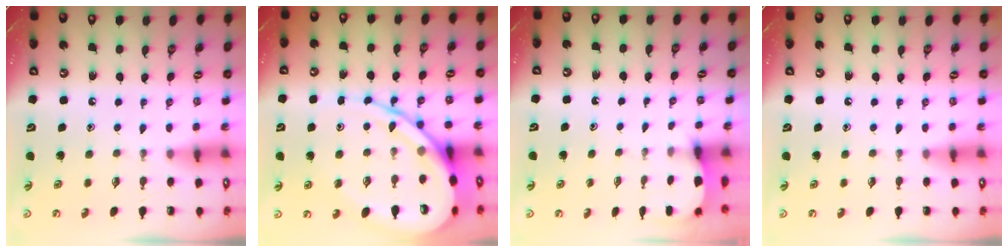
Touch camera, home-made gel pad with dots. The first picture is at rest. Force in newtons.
{"total": 17.4, "press": 17.4, "slide": 1.6}
{"total": 2.6, "press": 2.6, "slide": 0.3}
{"total": 0.0}